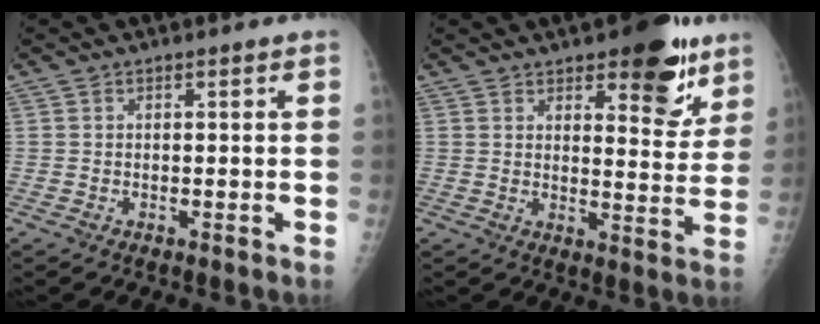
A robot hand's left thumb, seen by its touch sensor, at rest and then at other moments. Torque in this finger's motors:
{"motor_torque": [3.19, 1.82, 0.72, -0.67, 0.01]}